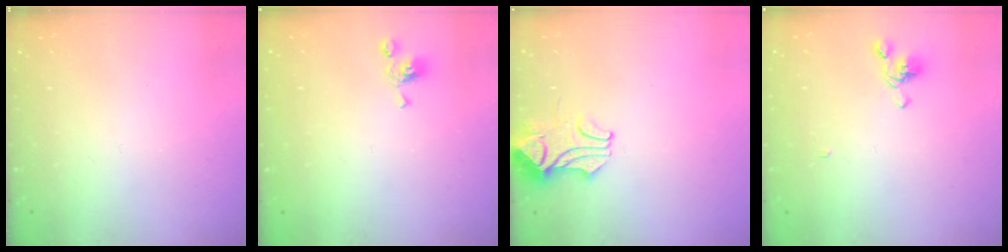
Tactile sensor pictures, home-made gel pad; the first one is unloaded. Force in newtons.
{"total": 5.0, "press": 5.0, "slide": 0.5}
{"total": 2.1, "press": 2.0, "slide": 0.9}
{"total": 0.8, "press": 0.5, "slide": 0.6}